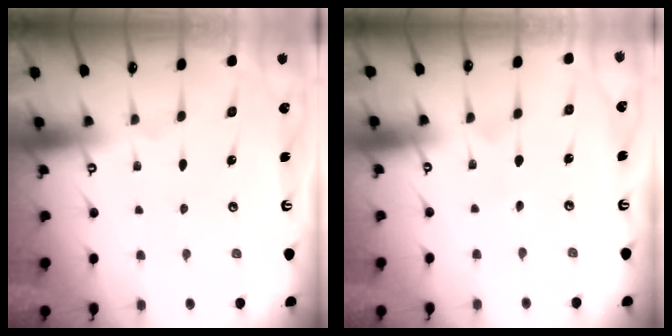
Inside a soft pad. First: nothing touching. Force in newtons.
{"total": 2.7, "press": 2.7, "slide": 0.2}